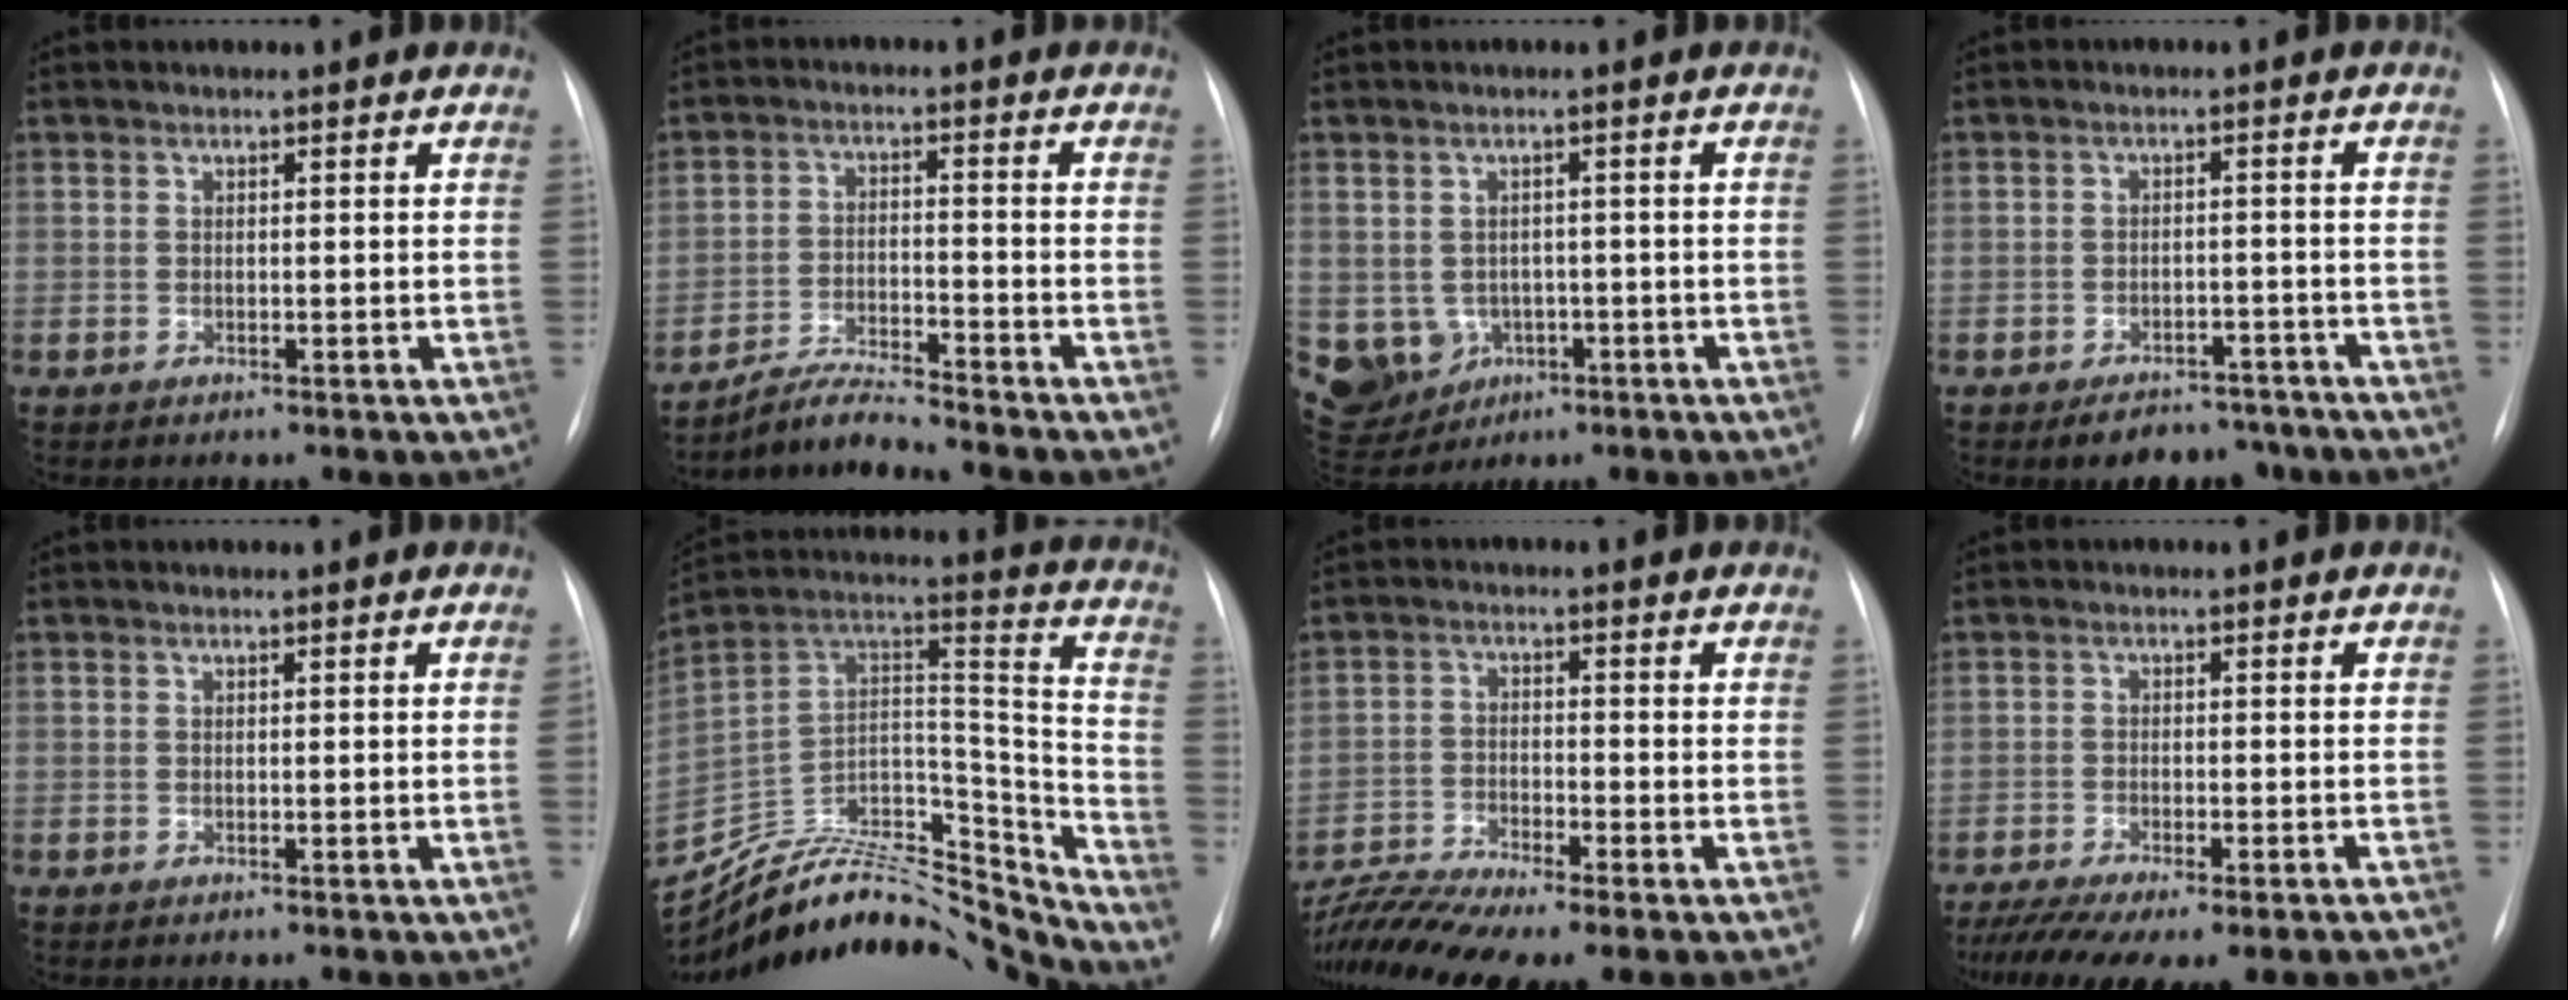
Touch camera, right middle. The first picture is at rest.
{"total": 5.5, "force": [-5.3, -1.0, 0.7], "torque": [-0.019, -0.014, -0.099]}
{"total": 11.5, "force": [-3.1, 10.5, 3.5], "torque": [-0.108, 0.018, -0.030]}
{"total": 6.7, "force": [-5.5, 3.2, 2.1], "torque": [-0.024, 0.007, -0.073]}
{"total": 0.6, "force": [-0.1, -0.2, 0.5], "torque": [-0.010, 0.003, 0.000]}
{"total": 29.9, "force": [-28.3, 5.9, 7.8], "torque": [-0.124, 0.026, -0.434]}
{"total": 9.8, "force": [-8.6, -0.4, 4.7], "torque": [-0.100, -0.004, -0.154]}
{"total": 15.5, "force": [-12.7, 3.7, 8.2], "torque": [-0.143, -0.014, -0.175]}